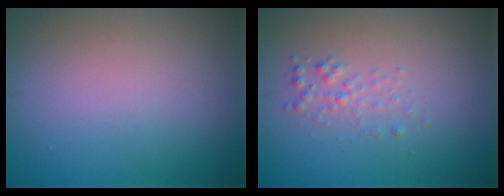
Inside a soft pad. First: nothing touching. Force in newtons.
{"total": 1.3, "press": 1.3, "slide": 0.1}